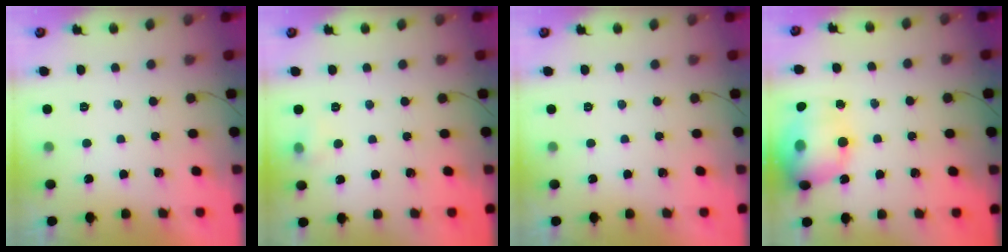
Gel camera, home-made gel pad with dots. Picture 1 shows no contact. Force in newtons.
{"total": 4.3, "press": 4.2, "slide": 1.1}
{"total": 0.0}
{"total": 19.6, "press": 19.4, "slide": 3.3}